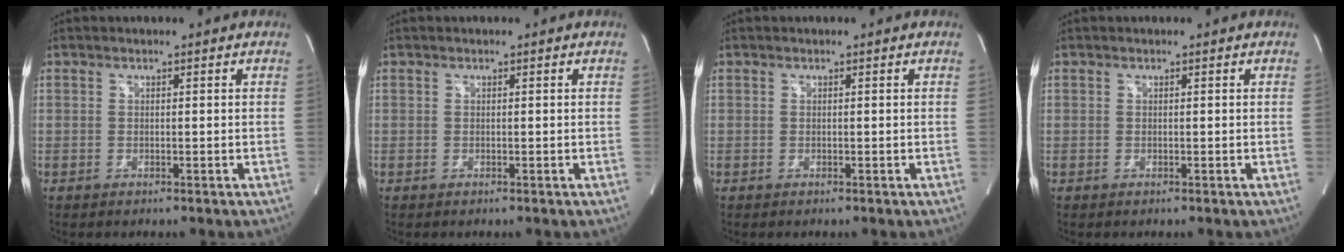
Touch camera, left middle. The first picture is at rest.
{"total": 0.0}
{"total": 0.0}
{"total": 0.0}